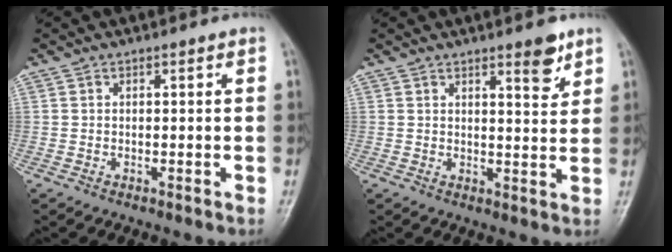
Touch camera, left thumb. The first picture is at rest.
{"total": 4.7, "force": [3.1, 1.3, 3.3], "torque": [-0.035, -0.022, 0.043]}